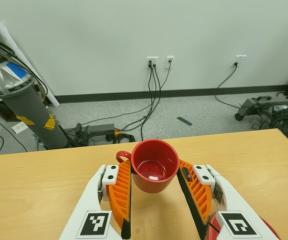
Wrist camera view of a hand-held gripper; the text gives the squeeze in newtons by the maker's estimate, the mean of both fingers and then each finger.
{"total": 2.5, "left": 2.4, "right": 2.6}